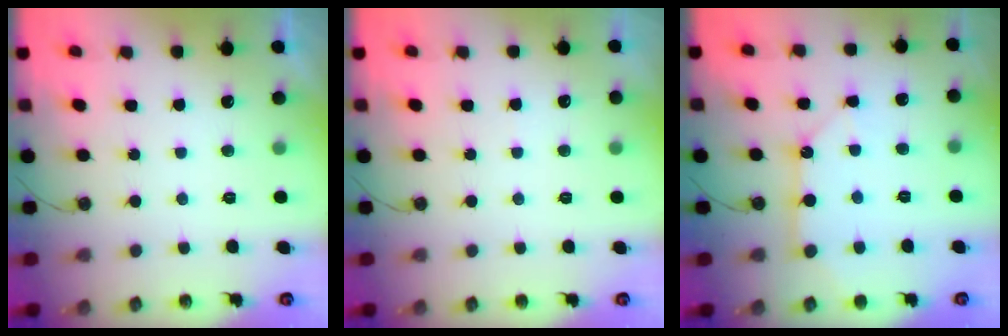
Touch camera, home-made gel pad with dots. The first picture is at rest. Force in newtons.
{"total": 2.5, "press": 2.4, "slide": 0.4}
{"total": 9.9, "press": 9.9, "slide": 0.5}